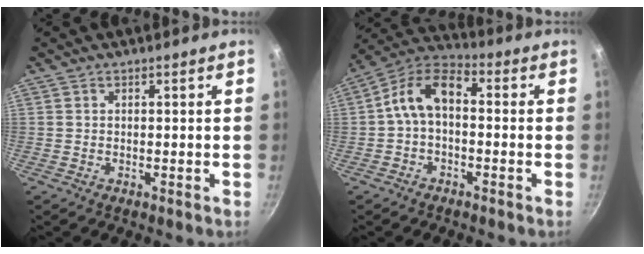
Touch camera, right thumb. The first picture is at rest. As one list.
[{"total": 9.0, "force": [-0.5, 5.4, 7.2], "torque": [-0.124, 0.040, -0.026]}]